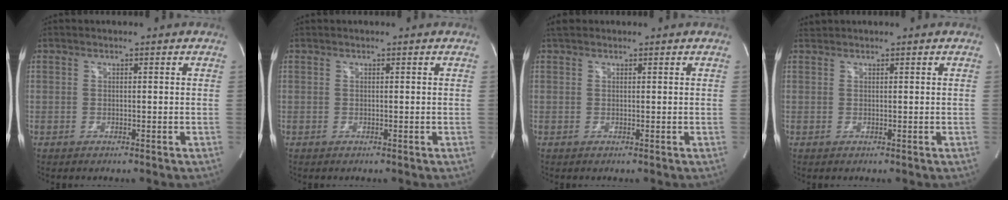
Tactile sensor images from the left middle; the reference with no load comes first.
{"total": 0.0}
{"total": 1.4, "force": [1.2, 0.7, 0.3], "torque": [-0.012, 0.020, 0.021]}
{"total": 0.7, "force": [0.6, 0.0, -0.2], "torque": [-0.006, 0.013, 0.017]}